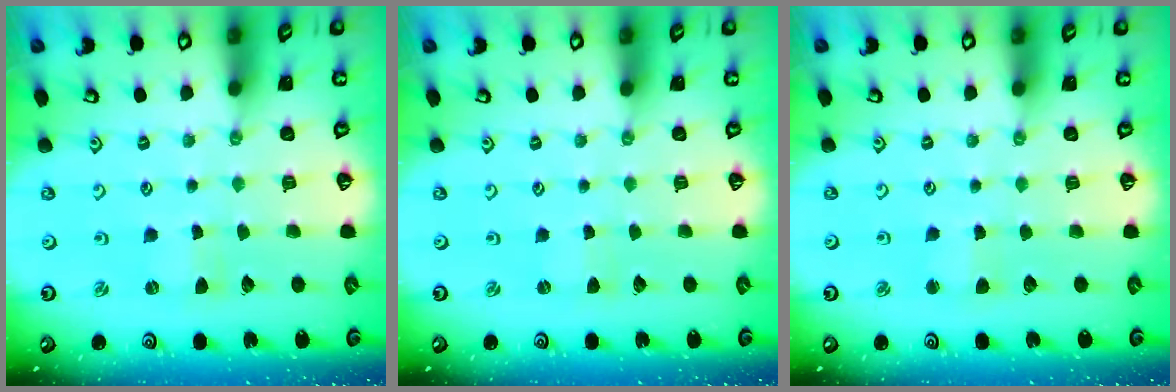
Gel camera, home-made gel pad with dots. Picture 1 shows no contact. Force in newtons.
{"total": 0.0}
{"total": 2.7, "press": 2.7, "slide": 0.3}